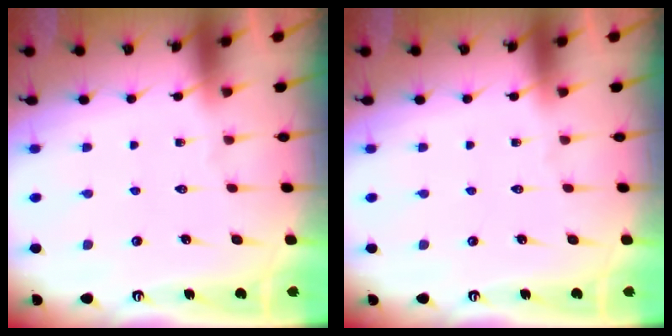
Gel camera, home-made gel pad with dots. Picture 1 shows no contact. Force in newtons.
{"total": 0.0}